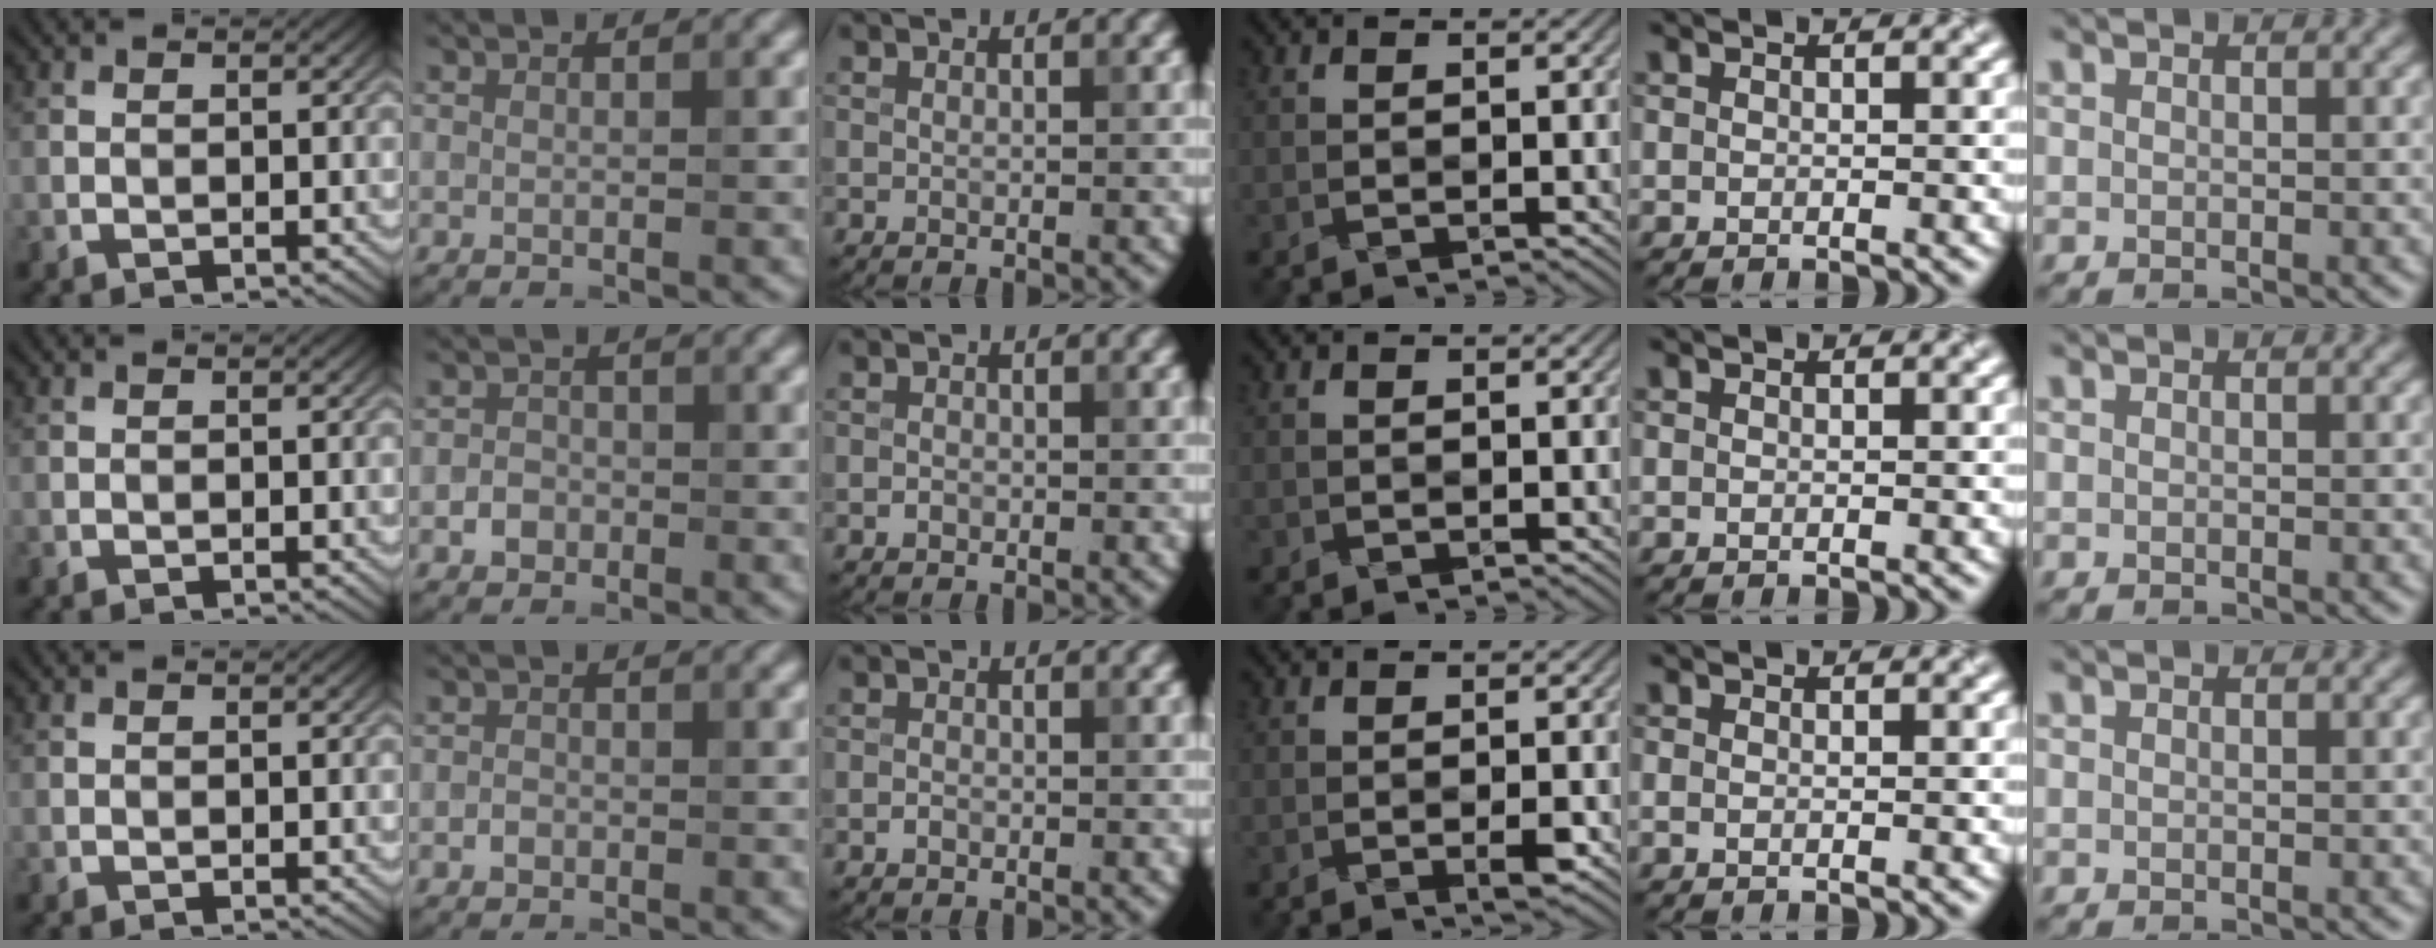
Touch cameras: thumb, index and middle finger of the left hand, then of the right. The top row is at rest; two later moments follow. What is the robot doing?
{"motion": "fold", "object": "handkerchief"}